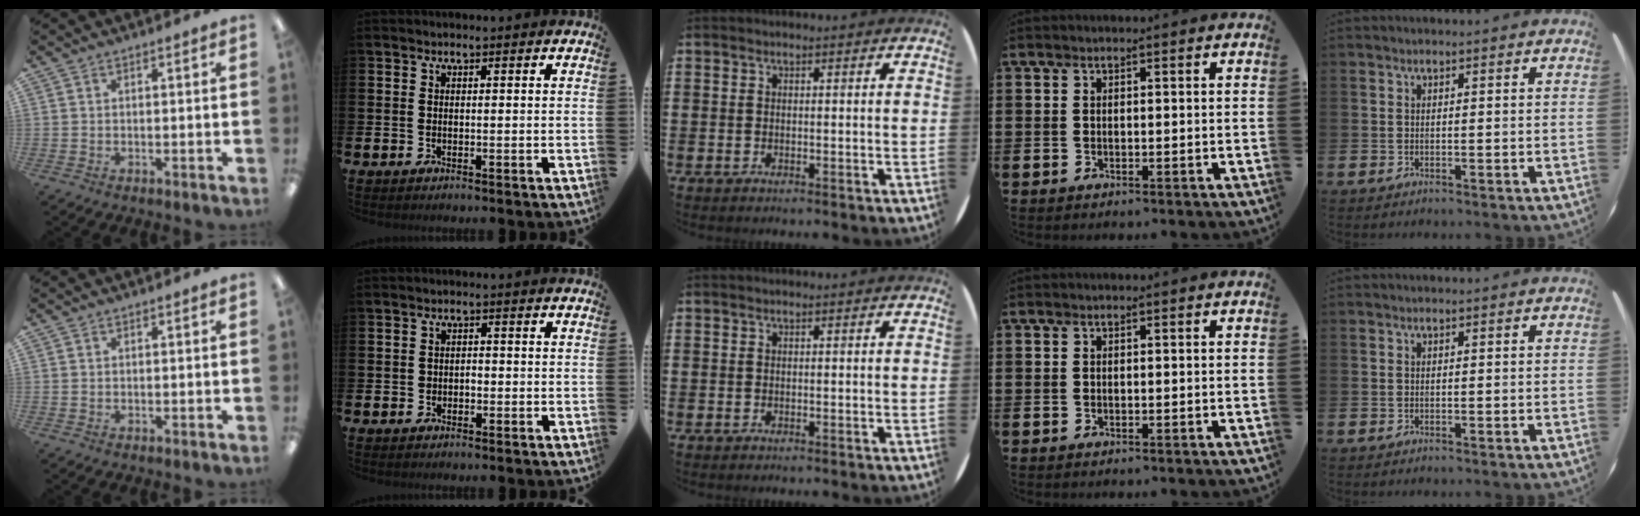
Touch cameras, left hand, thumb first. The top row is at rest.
{"thumb": {"total": 0.6, "force": [0.4, 0.4, 0.0], "torque": [-0.001, 0.003, 0.006]}, "index": {"total": 1.3, "force": [-0.3, 1.1, 0.6], "torque": [-0.001, 0.000, -0.011]}}